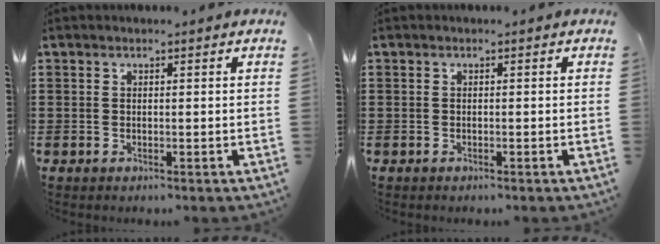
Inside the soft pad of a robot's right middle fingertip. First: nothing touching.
{"total": 0.9, "force": [-0.9, 0.3, 0.2], "torque": [-0.006, 0.002, -0.018]}